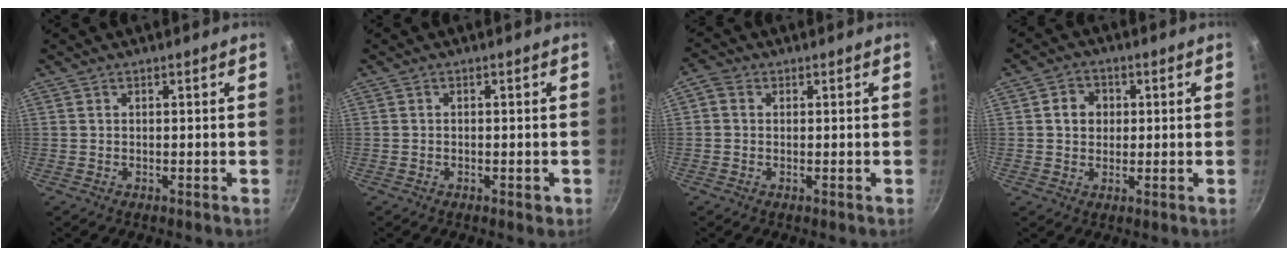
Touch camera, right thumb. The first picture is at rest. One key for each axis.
{"total": 1.3, "fx": -0.6, "fy": 0.7, "fz": 1.0, "tx": -0.017, "ty": 0.002, "tz": -0.010}
{"total": 2.3, "fx": 0.2, "fy": 2.0, "fz": 1.2, "tx": -0.027, "ty": 0.010, "tz": -0.006}
{"total": 5.0, "fx": 0.7, "fy": 4.4, "fz": 2.2, "tx": -0.013, "ty": 0.006, "tz": 0.004}